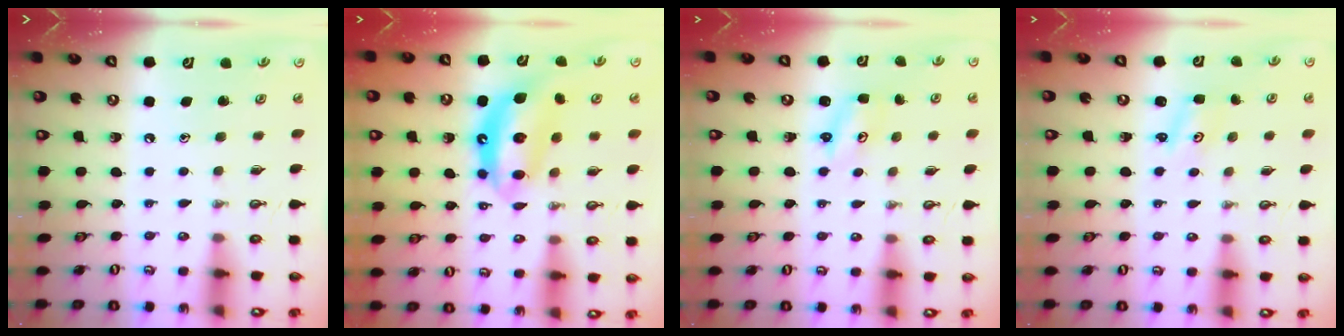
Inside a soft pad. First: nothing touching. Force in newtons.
{"total": 10.7, "press": 10.7, "slide": 0.9}
{"total": 2.2, "press": 2.1, "slide": 0.4}
{"total": 1.5, "press": 1.4, "slide": 0.2}